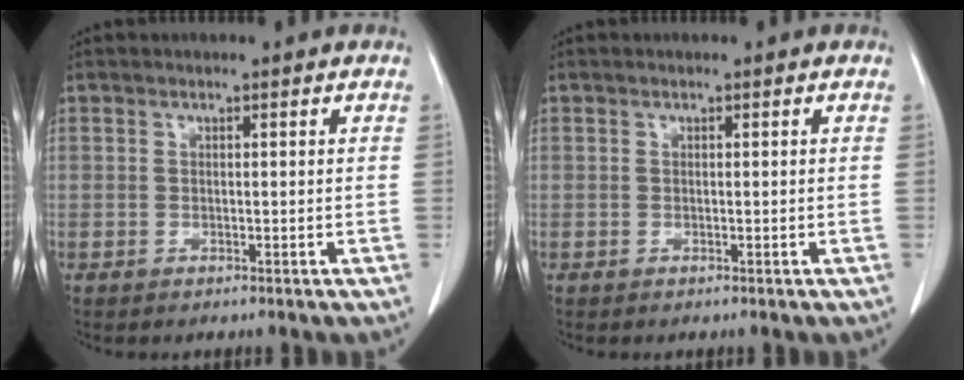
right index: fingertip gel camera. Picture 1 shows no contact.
{"total": 0.0}